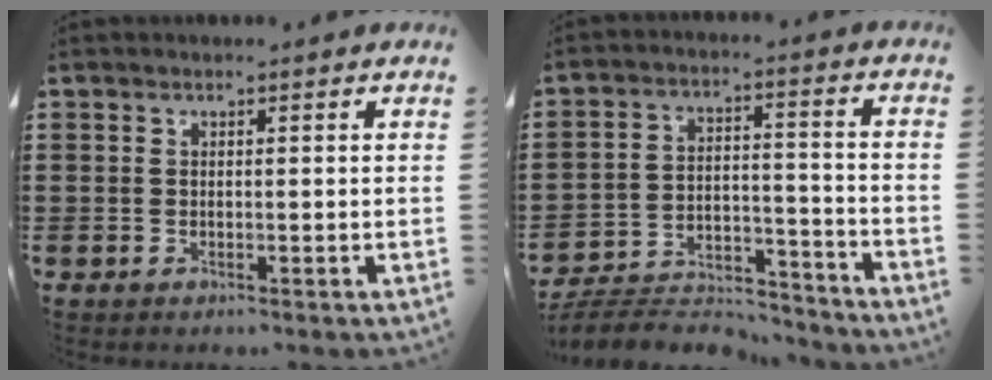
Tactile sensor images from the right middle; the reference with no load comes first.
{"total": 7.0, "force": [-6.8, 1.4, 1.4], "torque": [-0.021, 0.020, -0.131]}